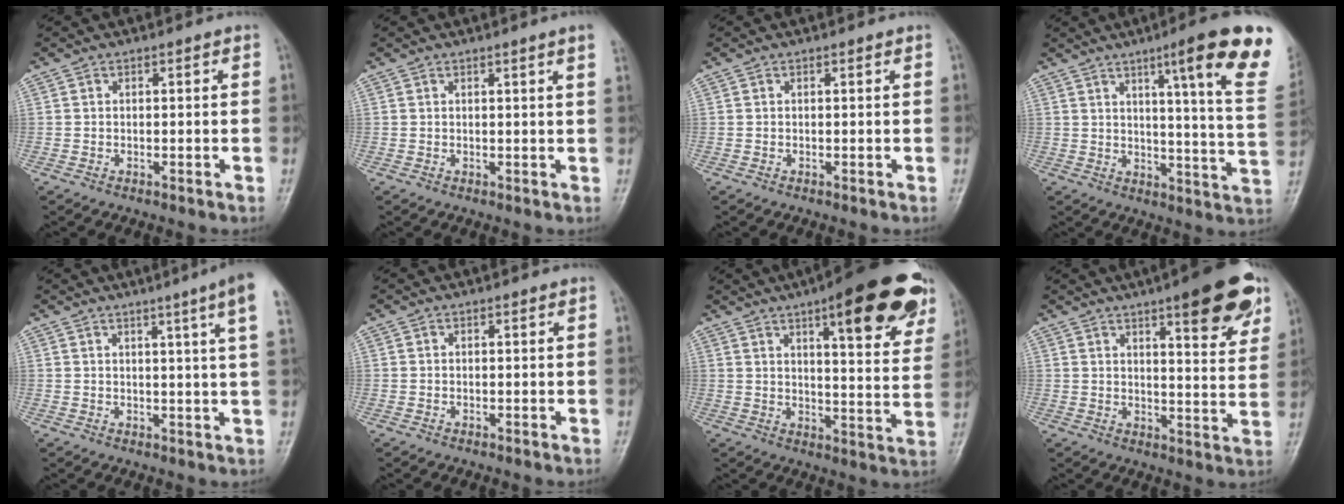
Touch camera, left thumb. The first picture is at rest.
{"total": 2.5, "force": [1.7, -0.6, 1.8], "torque": [-0.024, -0.005, 0.021]}
{"total": 0.0}
{"total": 19.0, "force": [10.1, 1.5, 16.0], "torque": [-0.189, -0.047, 0.126]}
{"total": 7.9, "force": [4.5, -1.1, 6.4], "torque": [-0.085, -0.013, 0.047]}
{"total": 0.0}
{"total": 22.1, "force": [12.7, 6.0, 17.1], "torque": [-0.195, -0.040, 0.163]}
{"total": 14.2, "force": [8.3, 3.5, 11.0], "torque": [-0.114, -0.037, 0.108]}